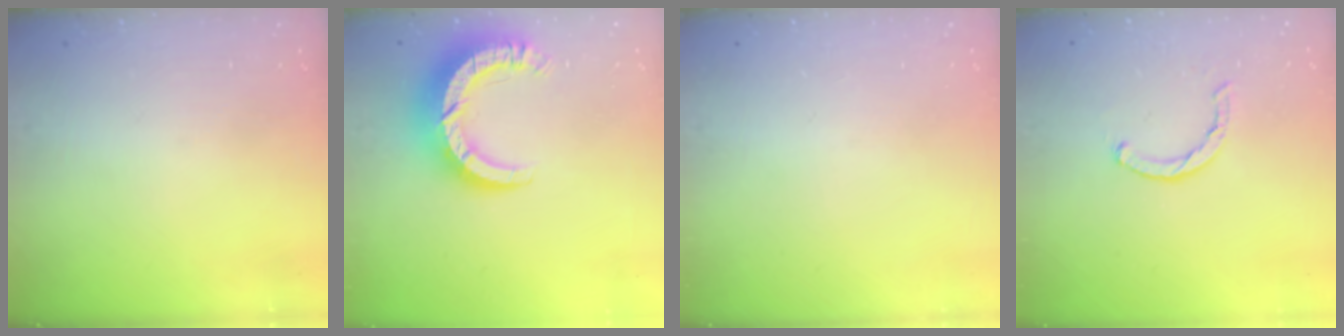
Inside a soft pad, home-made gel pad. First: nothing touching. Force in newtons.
{"total": 11.5, "press": 11.5, "slide": 1.0}
{"total": 0.0}
{"total": 1.4, "press": 1.3, "slide": 0.3}